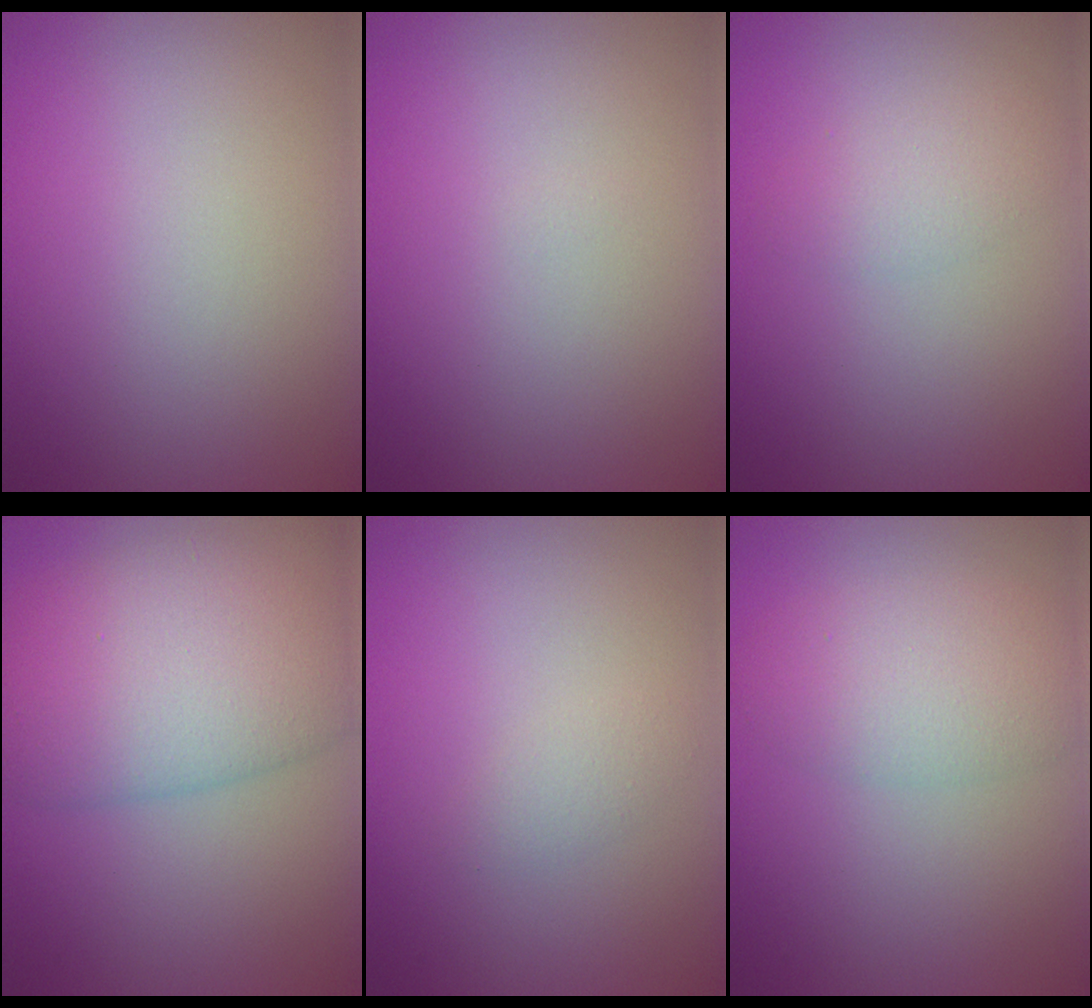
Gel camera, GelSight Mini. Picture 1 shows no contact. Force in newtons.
{"total": 0.0}
{"total": 1.8, "press": 1.8, "slide": 0.1}
{"total": 10.3, "press": 10.3, "slide": 0.5}
{"total": 1.1, "press": 1.1, "slide": 0.1}
{"total": 4.2, "press": 4.2, "slide": 0.2}